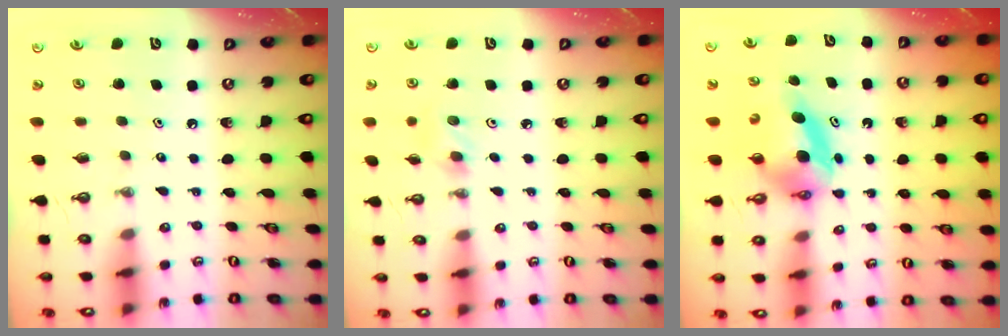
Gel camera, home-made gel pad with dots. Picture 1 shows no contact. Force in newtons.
{"total": 3.4, "press": 3.4, "slide": 0.5}
{"total": 5.3, "press": 5.3, "slide": 0.3}